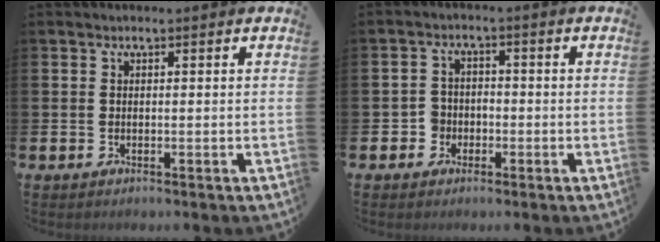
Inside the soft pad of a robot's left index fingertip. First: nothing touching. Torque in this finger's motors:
{"motor_torque": [0.24, -0.16, 0.05, 0.00]}